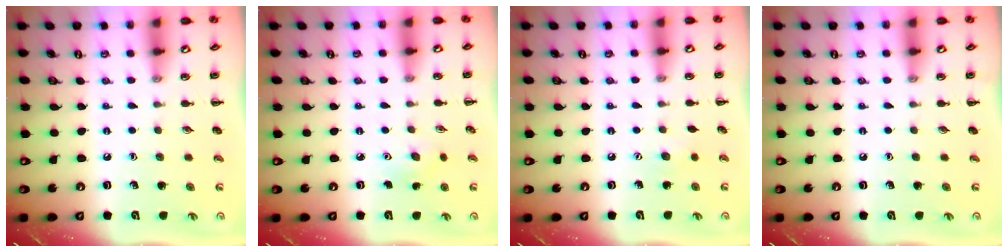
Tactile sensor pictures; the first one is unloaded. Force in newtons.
{"total": 3.8, "press": 3.7, "slide": 1.0}
{"total": 3.4, "press": 3.3, "slide": 0.8}
{"total": 0.0}